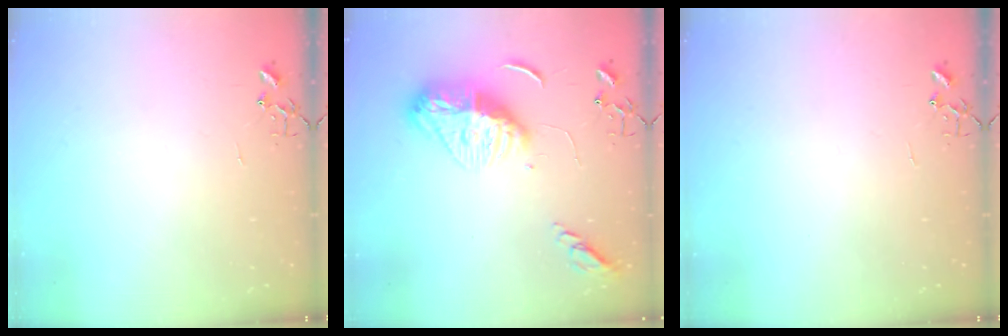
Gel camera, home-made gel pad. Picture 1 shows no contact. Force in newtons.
{"total": 15.6, "press": 15.5, "slide": 1.6}
{"total": 0.0}